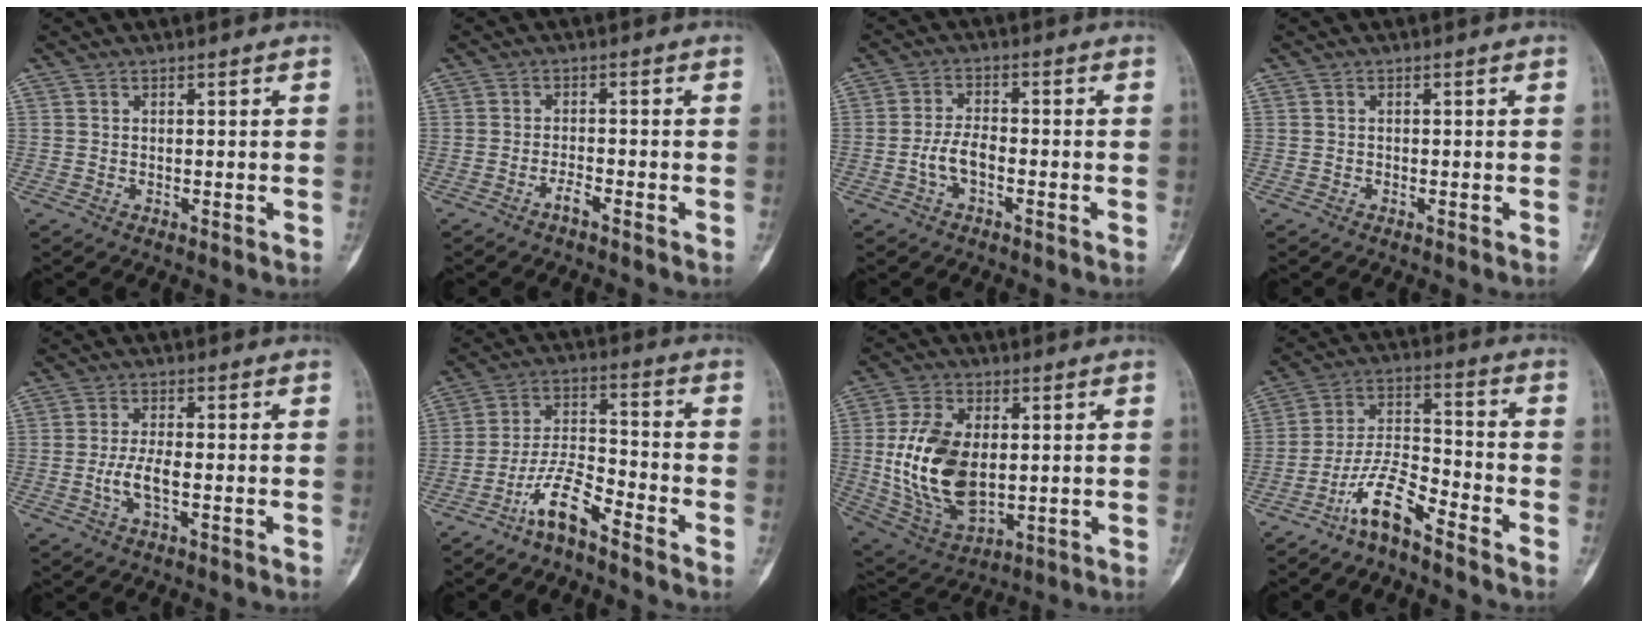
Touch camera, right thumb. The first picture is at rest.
{"total": 1.9, "force": [-1.5, 0.2, 1.2], "torque": [-0.025, 0.010, -0.029]}
{"total": 4.4, "force": [-1.7, 2.1, 3.5], "torque": [-0.069, 0.021, -0.036]}
{"total": 0.0}
{"total": 4.3, "force": [-1.2, 1.3, 3.9], "torque": [-0.086, 0.007, -0.024]}
{"total": 8.3, "force": [-6.2, 1.9, 5.2], "torque": [-0.103, 0.063, -0.124]}
{"total": 17.0, "force": [0.7, 10.2, 13.6], "torque": [-0.254, -0.009, 0.028]}
{"total": 9.3, "force": [-7.0, 2.2, 5.8], "torque": [-0.114, 0.071, -0.138]}